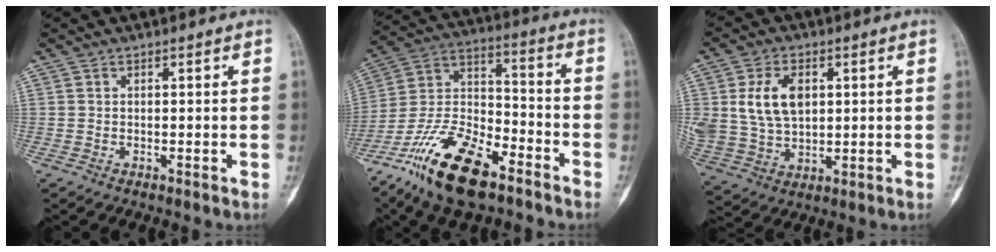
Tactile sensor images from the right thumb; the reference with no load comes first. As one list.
[{"total": 18.8, "force": [-12.2, 7.6, 12.1], "torque": [-0.226, 0.068, -0.226]}, {"total": 11.4, "force": [2.7, 7.6, 8.0], "torque": [-0.143, -0.005, 0.062]}]